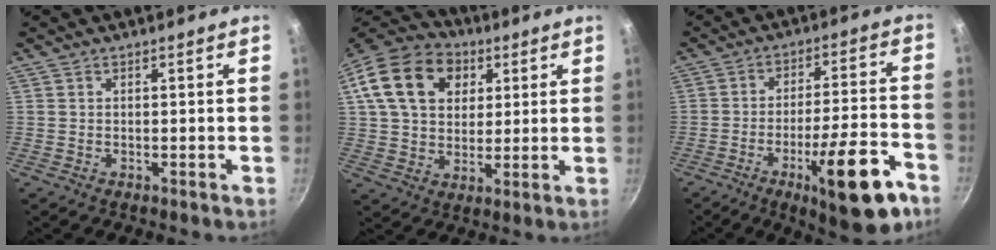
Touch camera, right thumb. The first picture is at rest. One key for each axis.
{"total": 18.5, "fx": 5.9, "fy": 13.7, "fz": 10.9, "tx": -0.181, "ty": 0.012, "tz": 0.093}
{"total": 17.4, "fx": -8.9, "fy": 4.4, "fz": 14.2, "tx": -0.186, "ty": 0.050, "tz": -0.122}